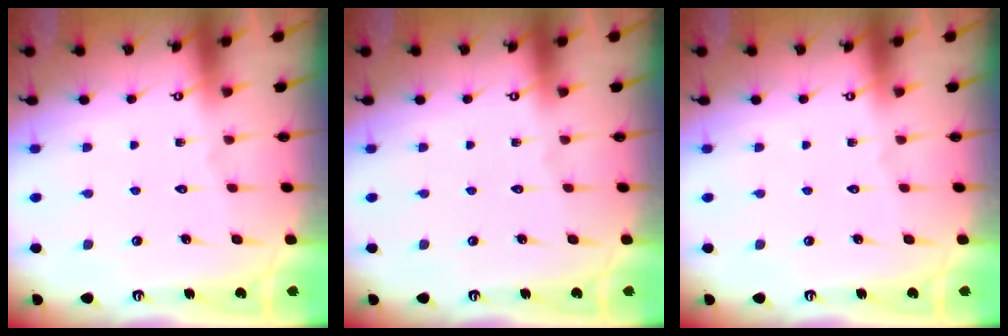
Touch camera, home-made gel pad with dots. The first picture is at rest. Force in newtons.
{"total": 0.0}
{"total": 0.0}